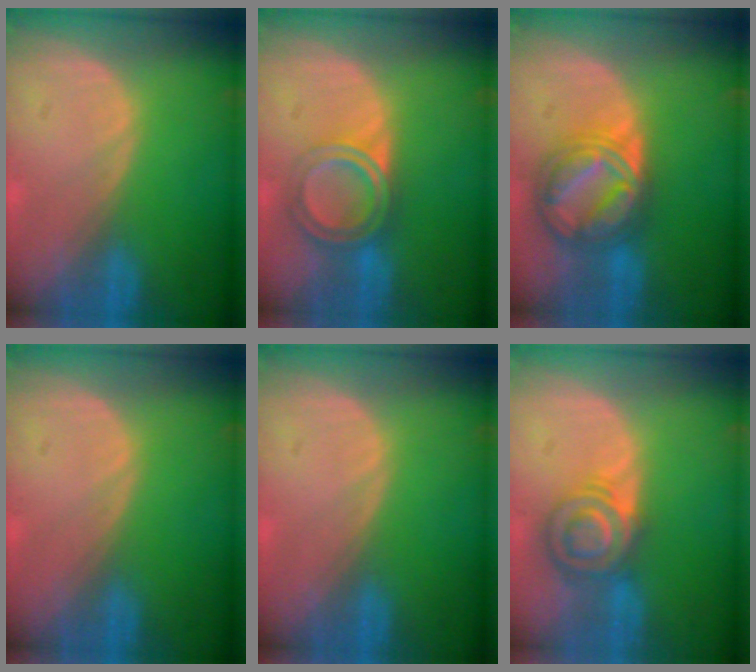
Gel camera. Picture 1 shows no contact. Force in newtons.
{"total": 6.4, "press": 5.4, "slide": 3.5}
{"total": 9.2, "press": 9.1, "slide": 0.6}
{"total": 0.0}
{"total": 0.0}
{"total": 6.4, "press": 6.2, "slide": 1.6}